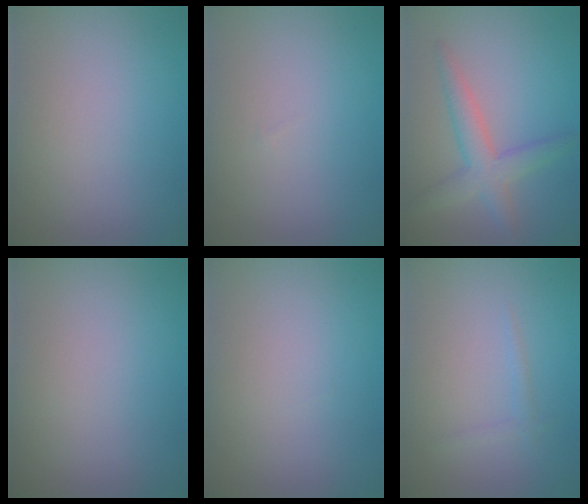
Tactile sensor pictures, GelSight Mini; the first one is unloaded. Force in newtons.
{"total": 0.0}
{"total": 3.5, "press": 3.4, "slide": 0.3}
{"total": 0.0}
{"total": 0.0}
{"total": 0.8, "press": 0.8, "slide": 0.0}